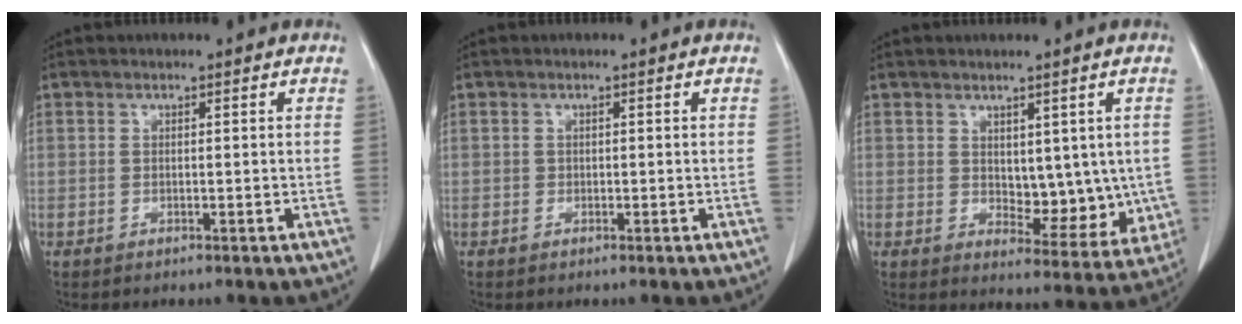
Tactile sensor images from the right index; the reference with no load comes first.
{"total": 0.0}
{"total": 8.5, "force": [0.7, 4.9, 6.9], "torque": [-0.067, -0.009, 0.022]}